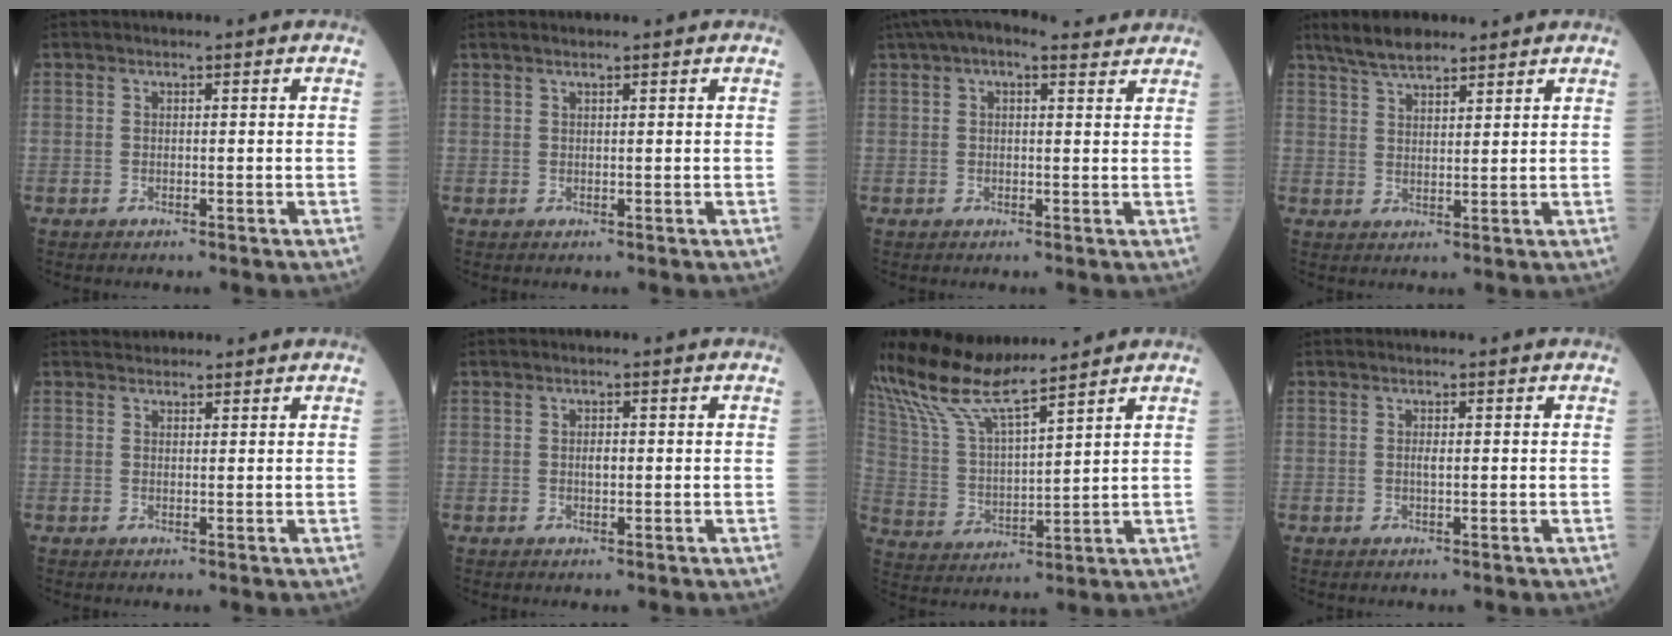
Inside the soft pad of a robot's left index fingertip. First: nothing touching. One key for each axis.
{"total": 1.5, "fx": 1.2, "fy": 0.0, "fz": 0.9, "tx": -0.015, "ty": 0.017, "tz": 0.023}
{"total": 7.8, "fx": 6.0, "fy": 2.5, "fz": 4.3, "tx": -0.079, "ty": 0.044, "tz": 0.088}
{"total": 5.9, "fx": 5.0, "fy": 1.5, "fz": 2.8, "tx": -0.063, "ty": 0.019, "tz": 0.093}
{"total": 2.6, "fx": 2.5, "fy": 0.8, "fz": 0.2, "tx": -0.003, "ty": 0.026, "tz": 0.039}
{"total": 1.1, "fx": 0.1, "fy": 0.5, "fz": 1.0, "tx": -0.021, "ty": 0.000, "tz": 0.003}
{"total": 12.7, "fx": 11.2, "fy": 0.5, "fz": 6.1, "tx": -0.141, "ty": 0.013, "tz": 0.223}
{"total": 0.8, "fx": 0.1, "fy": 0.1, "fz": 0.8, "tx": -0.018, "ty": -0.001, "tz": 0.002}